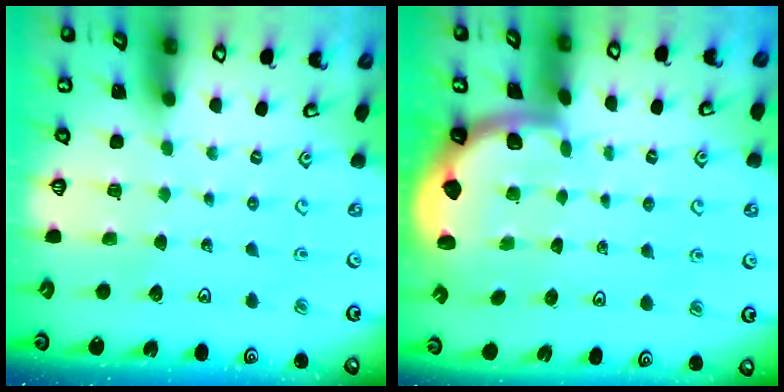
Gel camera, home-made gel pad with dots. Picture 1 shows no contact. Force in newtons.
{"total": 1.9, "press": 1.8, "slide": 0.6}